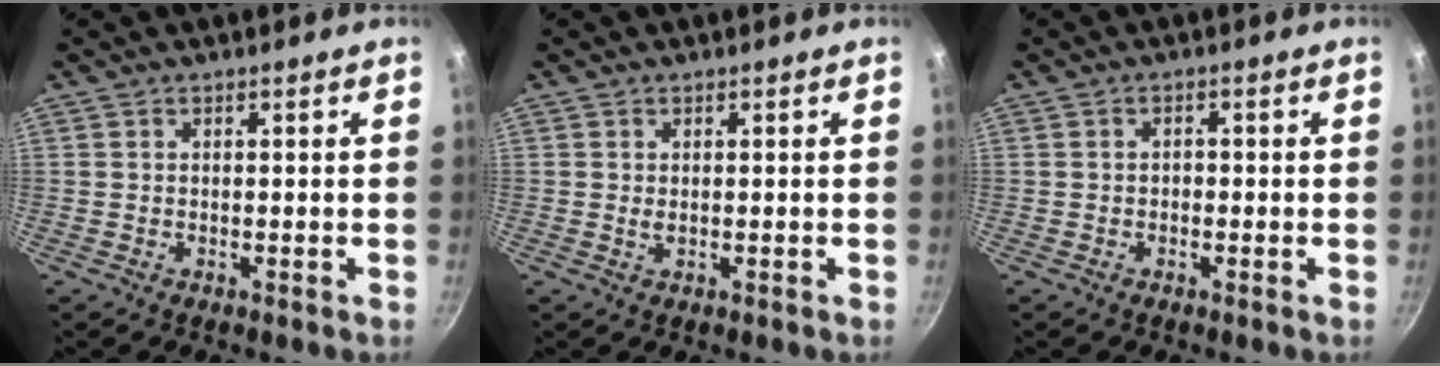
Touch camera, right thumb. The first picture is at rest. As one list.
[{"total": 0.7, "force": [0.1, 0.4, 0.6], "torque": [-0.012, -0.002, 0.005]}, {"total": 1.1, "force": [-0.3, 0.9, 0.7], "torque": [-0.002, 0.005, -0.007]}]